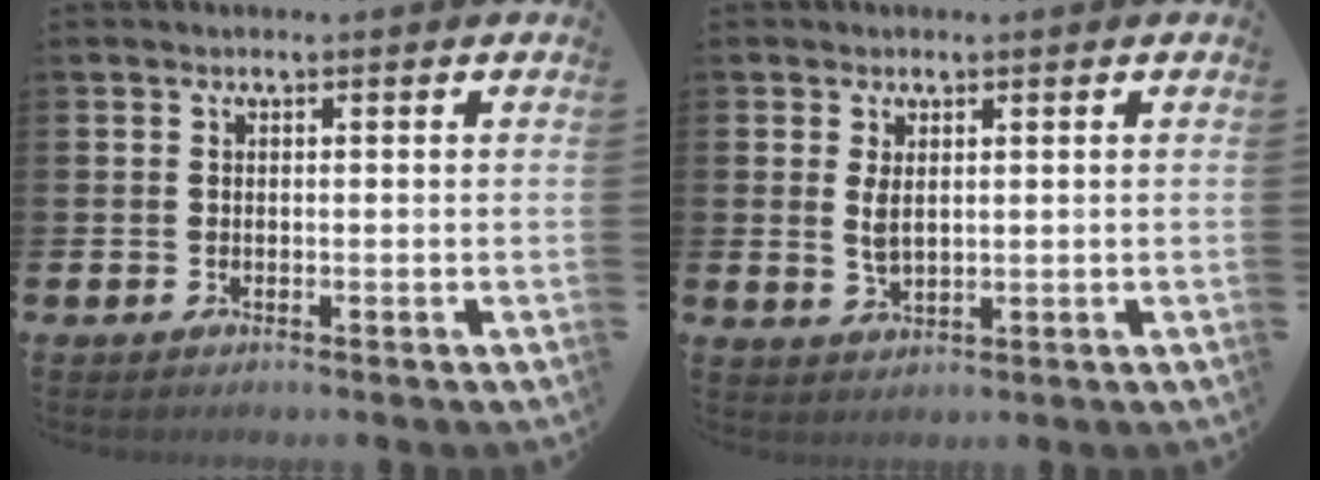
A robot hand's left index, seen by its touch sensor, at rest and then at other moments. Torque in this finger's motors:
{"motor_torque": [0.69, 0.53, 0.14, 0.11]}